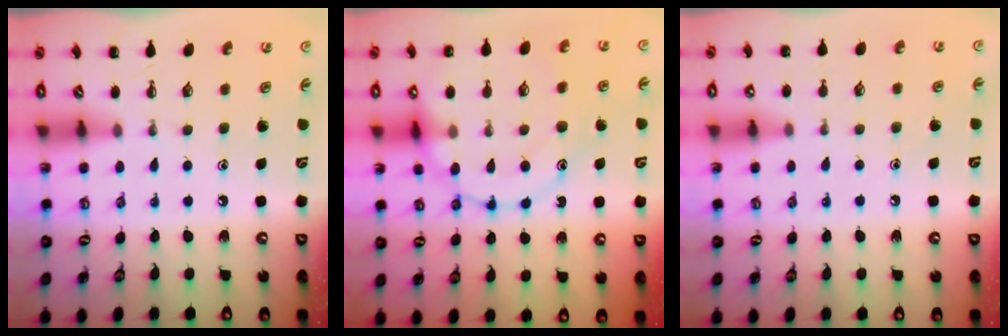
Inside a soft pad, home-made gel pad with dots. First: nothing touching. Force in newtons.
{"total": 16.3, "press": 16.3, "slide": 0.6}
{"total": 5.7, "press": 5.4, "slide": 1.8}